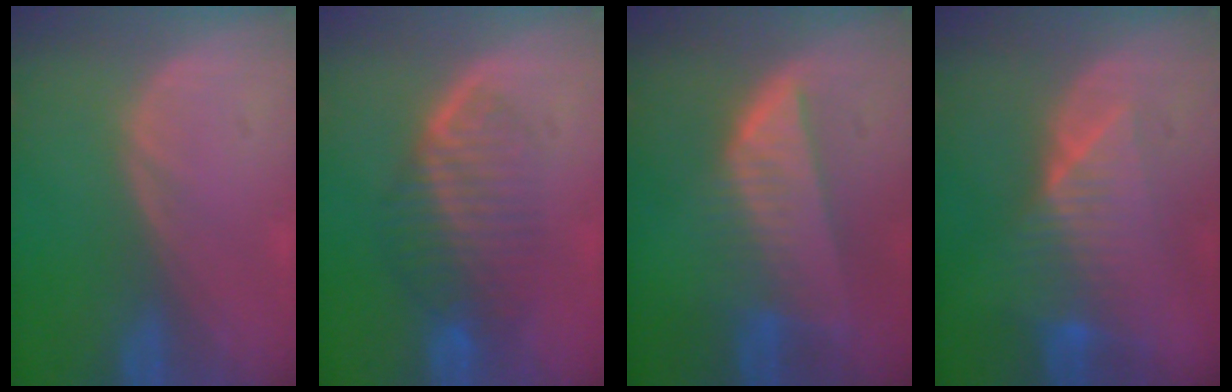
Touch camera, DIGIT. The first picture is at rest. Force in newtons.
{"total": 6.6, "press": 6.4, "slide": 1.7}
{"total": 8.3, "press": 7.3, "slide": 3.9}
{"total": 7.4, "press": 7.2, "slide": 1.6}